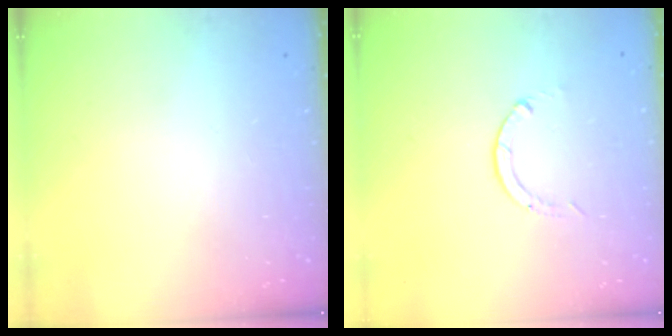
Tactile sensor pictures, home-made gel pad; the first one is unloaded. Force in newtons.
{"total": 0.0}